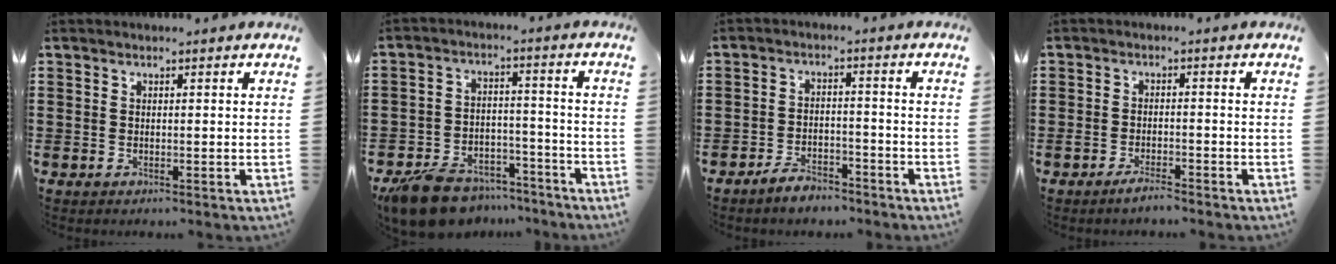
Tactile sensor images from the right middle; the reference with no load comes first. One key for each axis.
{"total": 8.5, "fx": -7.8, "fy": 2.6, "fz": 2.1, "tx": -0.048, "ty": 0.024, "tz": -0.152}
{"total": 4.0, "fx": -3.9, "fy": 0.9, "fz": 0.7, "tx": -0.014, "ty": 0.010, "tz": -0.077}
{"total": 2.4, "fx": -1.9, "fy": 0.4, "fz": 1.4, "tx": -0.031, "ty": 0.001, "tz": -0.037}